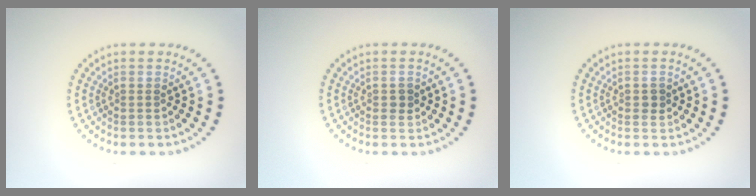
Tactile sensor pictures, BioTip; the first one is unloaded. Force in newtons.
{"total": 1.0, "press": 1.0, "slide": 0.1}
{"total": 1.0, "press": 1.0, "slide": 0.1}